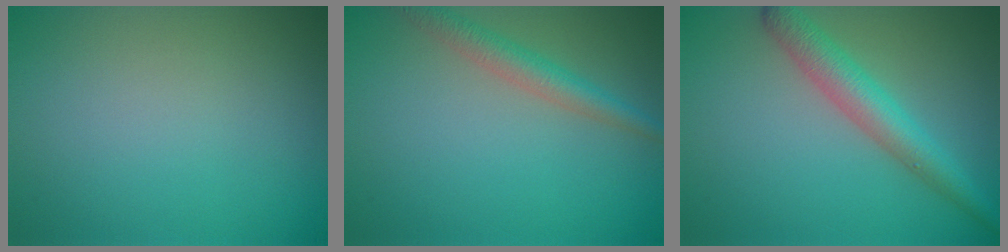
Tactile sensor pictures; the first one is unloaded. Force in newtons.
{"total": 3.0, "press": 3.0, "slide": 0.1}
{"total": 4.0, "press": 4.0, "slide": 0.1}